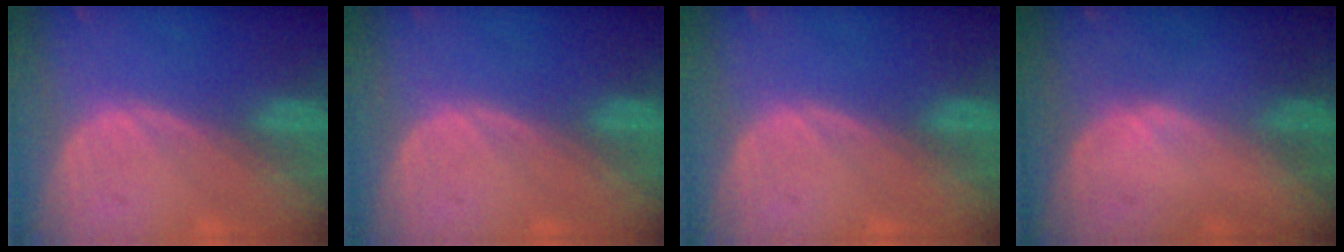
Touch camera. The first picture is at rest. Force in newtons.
{"total": 0.0}
{"total": 0.0}
{"total": 0.7, "press": 0.4, "slide": 0.5}